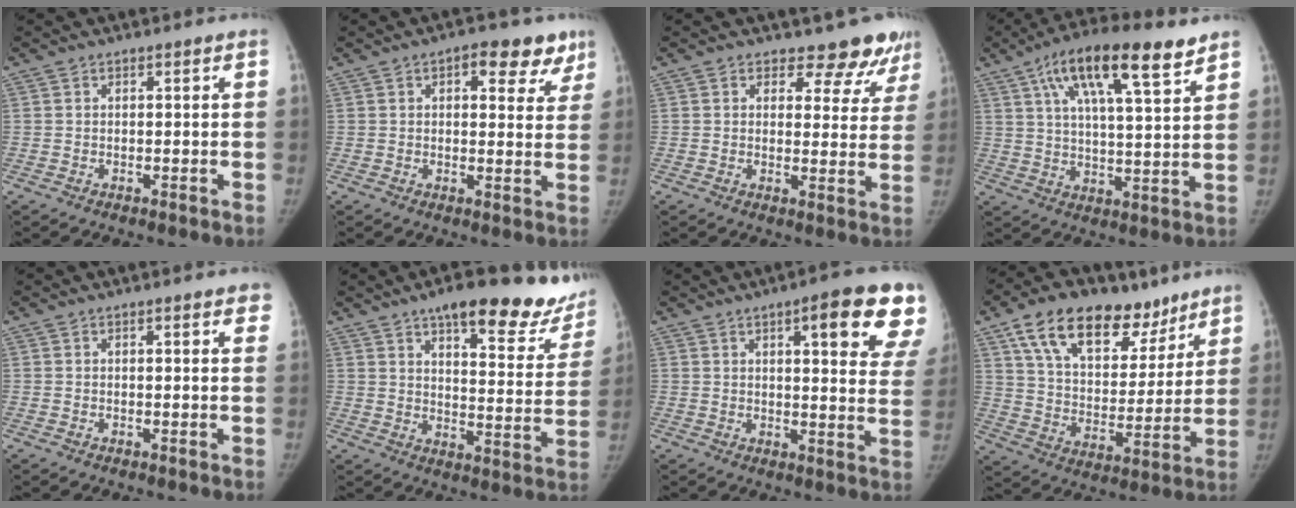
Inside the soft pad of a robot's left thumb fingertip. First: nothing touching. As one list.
[{"total": 9.0, "force": [4.9, 4.7, 5.9], "torque": [-0.031, -0.013, 0.056]}, {"total": 8.7, "force": [7.5, 4.3, 1.3], "torque": [0.038, -0.046, 0.068]}, {"total": 17.3, "force": [9.7, 5.0, 13.5], "torque": [-0.207, -0.016, 0.160]}, {"total": 3.0, "force": [1.9, 0.8, 2.3], "torque": [-0.010, 0.002, 0.017]}, {"total": 23.4, "force": [17.0, 7.9, 14.1], "torque": [-0.139, -0.075, 0.210]}, {"total": 17.0, "force": [9.1, 3.9, 13.8], "torque": [-0.150, -0.032, 0.103]}, {"total": 22.1, "force": [13.9, 12.1, 12.1], "torque": [-0.156, -0.035, 0.236]}]